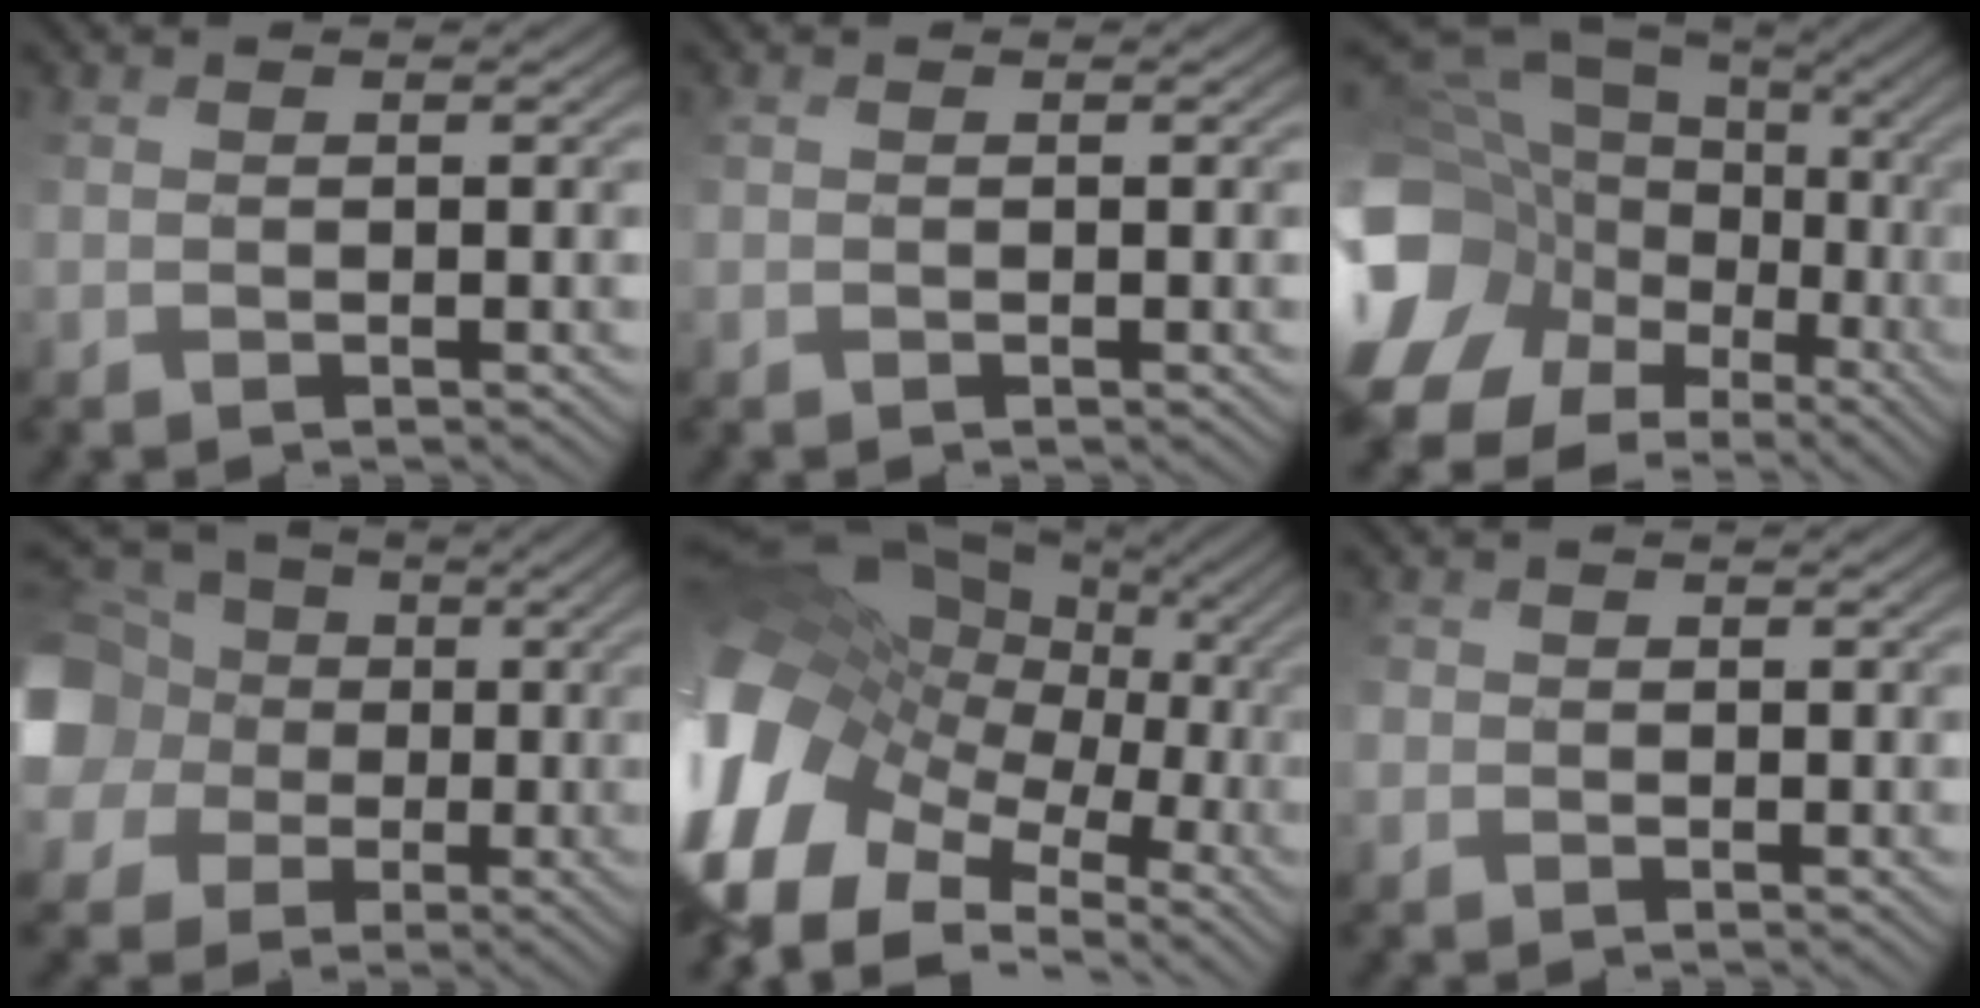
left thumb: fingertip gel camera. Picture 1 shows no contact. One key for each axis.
{"total": 0.0}
{"total": 20.6, "fx": -3.9, "fy": 17.2, "fz": 10.6, "tx": -0.284, "ty": -0.028, "tz": -0.062}
{"total": 15.5, "fx": 1.6, "fy": 14.3, "fz": 5.8, "tx": -0.225, "ty": 0.017, "tz": -0.002}
{"total": 17.6, "fx": -2.8, "fy": 12.2, "fz": 12.4, "tx": -0.311, "ty": 0.021, "tz": -0.022}
{"total": 1.1, "fx": -0.3, "fy": 1.0, "fz": -0.1, "tx": 0.000, "ty": 0.002, "tz": -0.007}